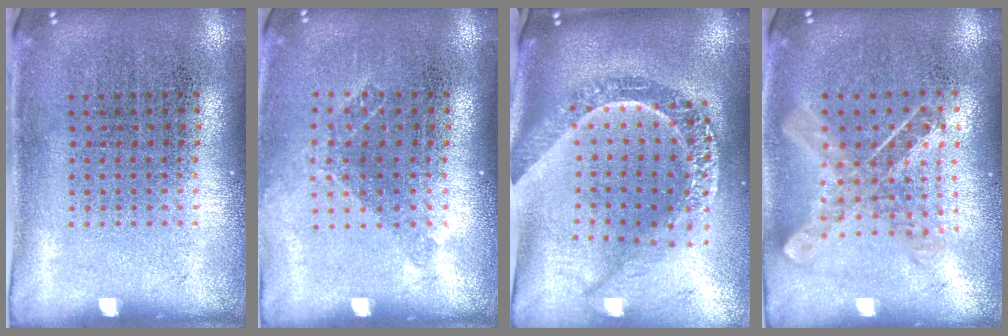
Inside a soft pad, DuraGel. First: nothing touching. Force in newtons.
{"total": 1.0, "press": 0.8, "slide": 0.6}
{"total": 2.7, "press": 2.2, "slide": 1.6}
{"total": 0.9, "press": 0.9, "slide": 0.1}